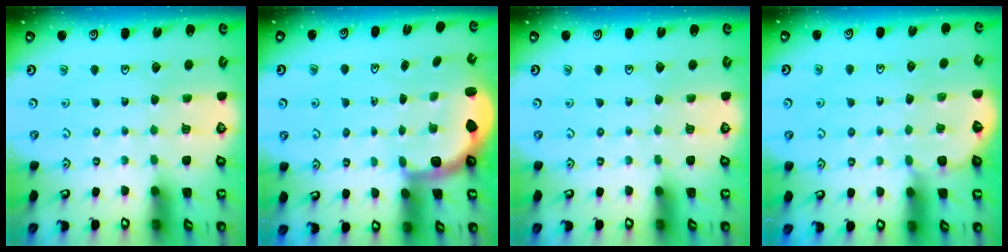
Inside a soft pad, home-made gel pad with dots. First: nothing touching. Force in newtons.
{"total": 2.3, "press": 2.0, "slide": 1.2}
{"total": 0.0}
{"total": 3.1, "press": 3.1, "slide": 0.4}